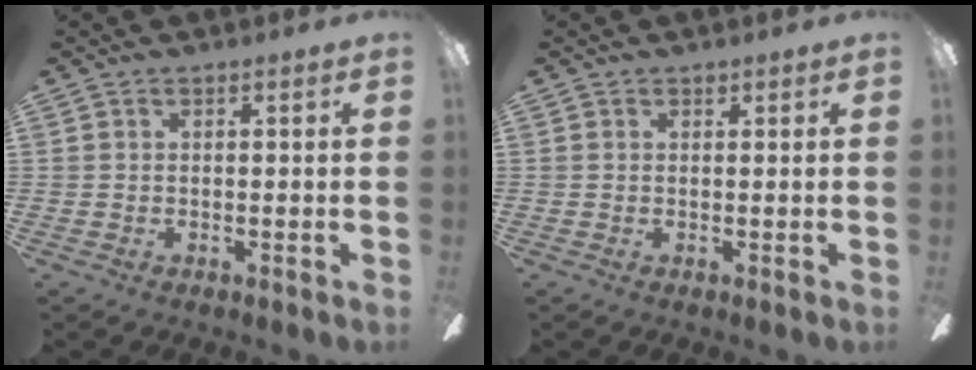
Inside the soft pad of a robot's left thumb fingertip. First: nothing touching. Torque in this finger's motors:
{"motor_torque": [0.08, 0.09, 0.13, -0.13, 0.00]}